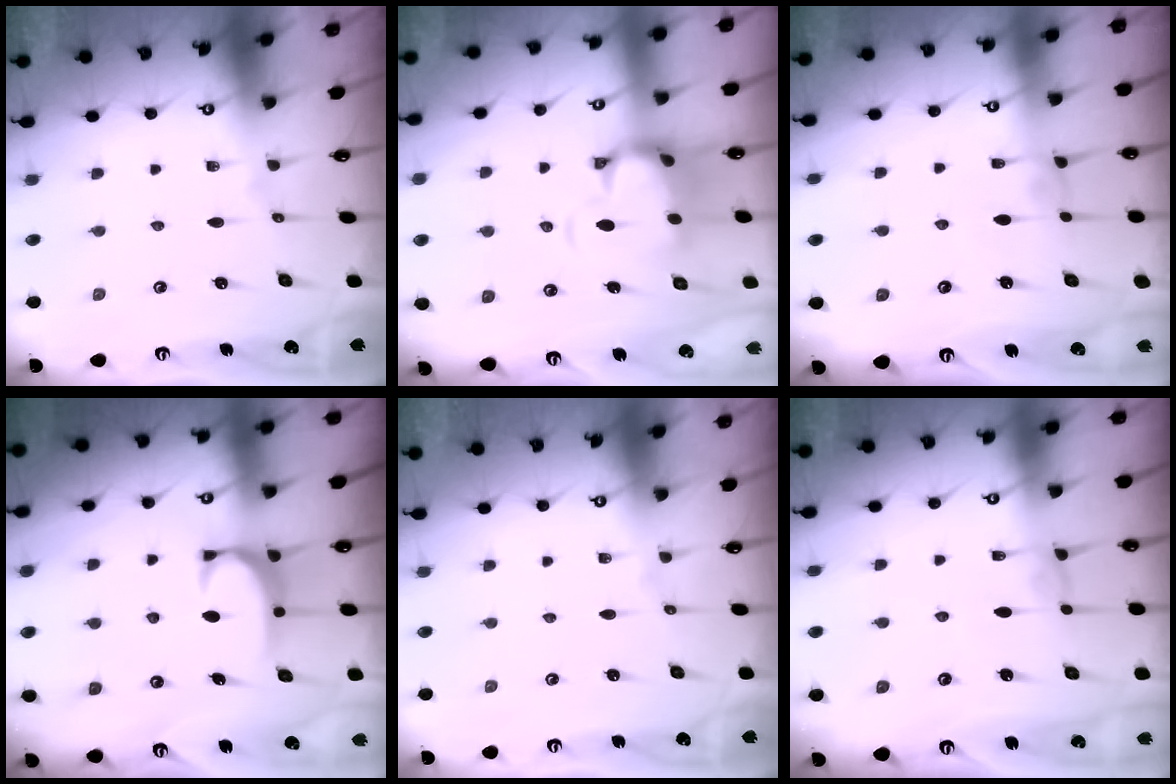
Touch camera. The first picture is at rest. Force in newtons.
{"total": 4.7, "press": 4.4, "slide": 1.7}
{"total": 1.8, "press": 1.7, "slide": 0.5}
{"total": 2.4, "press": 2.4, "slide": 0.6}
{"total": 0.0}
{"total": 1.5, "press": 1.4, "slide": 0.4}